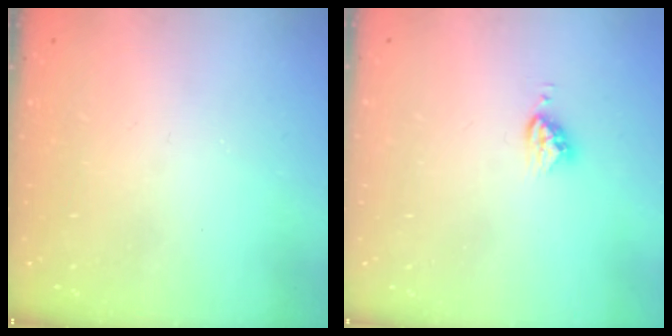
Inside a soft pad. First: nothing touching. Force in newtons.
{"total": 5.3, "press": 5.3, "slide": 0.3}